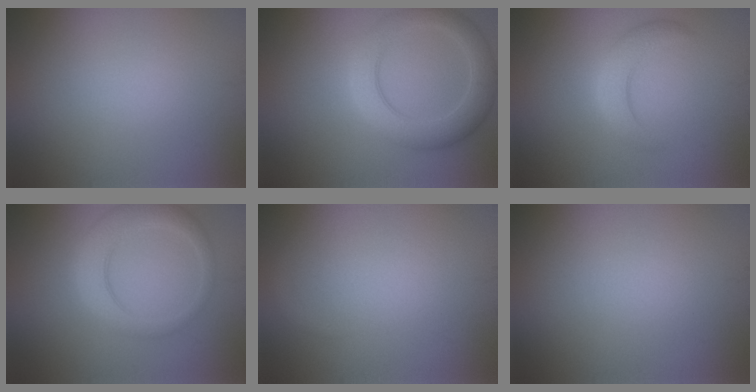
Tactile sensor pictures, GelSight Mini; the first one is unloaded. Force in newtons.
{"total": 5.1, "press": 5.1, "slide": 0.1}
{"total": 3.1, "press": 3.1, "slide": 0.0}
{"total": 4.2, "press": 4.2, "slide": 0.2}
{"total": 0.5, "press": 0.5, "slide": 0.1}
{"total": 0.0}